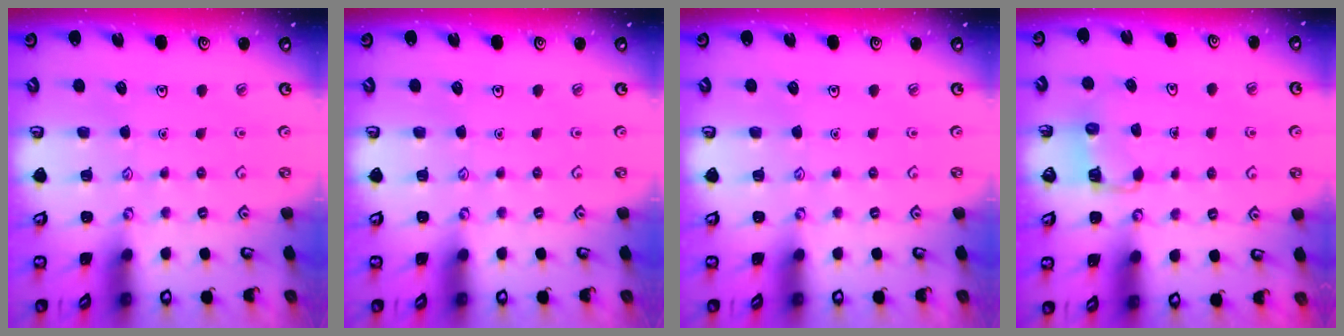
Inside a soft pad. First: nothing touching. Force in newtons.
{"total": 0.0}
{"total": 0.0}
{"total": 3.3, "press": 3.3, "slide": 0.3}